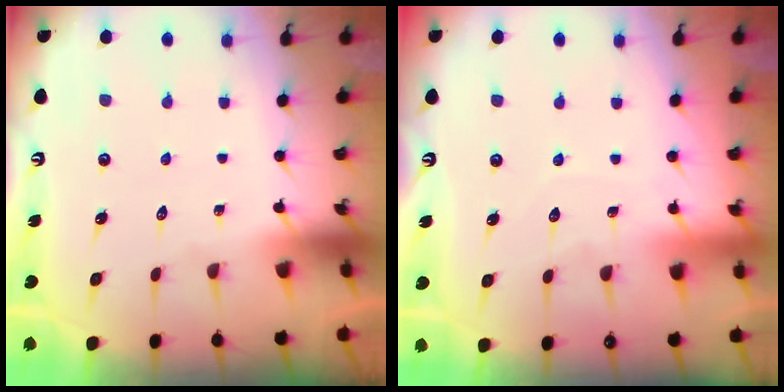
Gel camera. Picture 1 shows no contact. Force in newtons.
{"total": 4.5, "press": 4.4, "slide": 0.5}